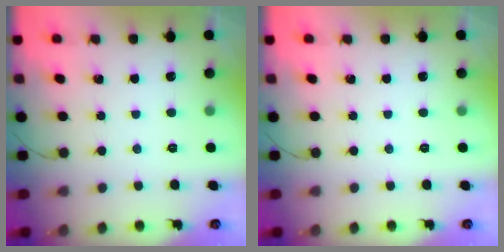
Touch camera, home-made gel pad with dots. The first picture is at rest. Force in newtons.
{"total": 0.0}